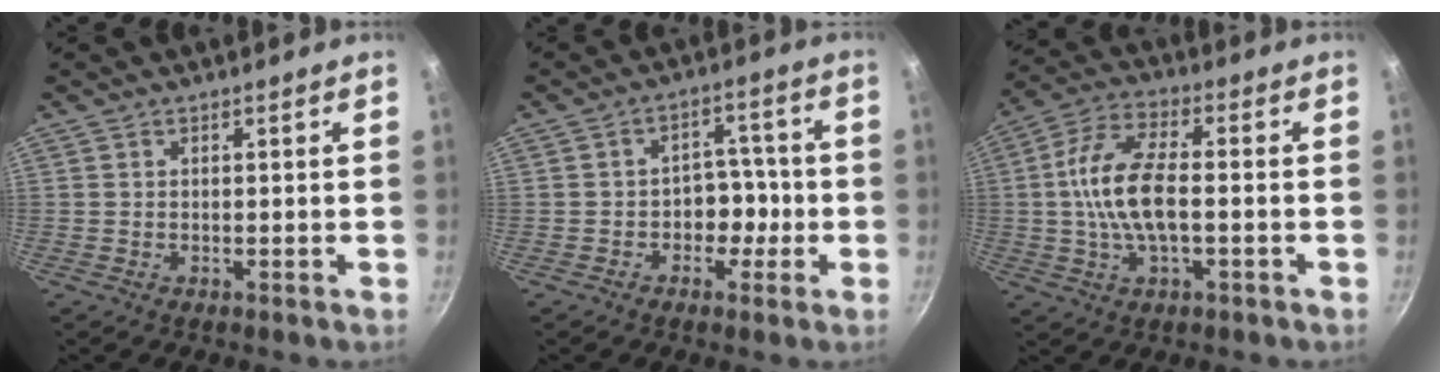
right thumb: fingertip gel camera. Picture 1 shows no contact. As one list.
[{"total": 6.1, "force": [-1.8, 4.8, 3.2], "torque": [0.006, 0.030, -0.029]}, {"total": 12.7, "force": [-1.0, 5.9, 11.2], "torque": [-0.213, 0.028, -0.032]}]